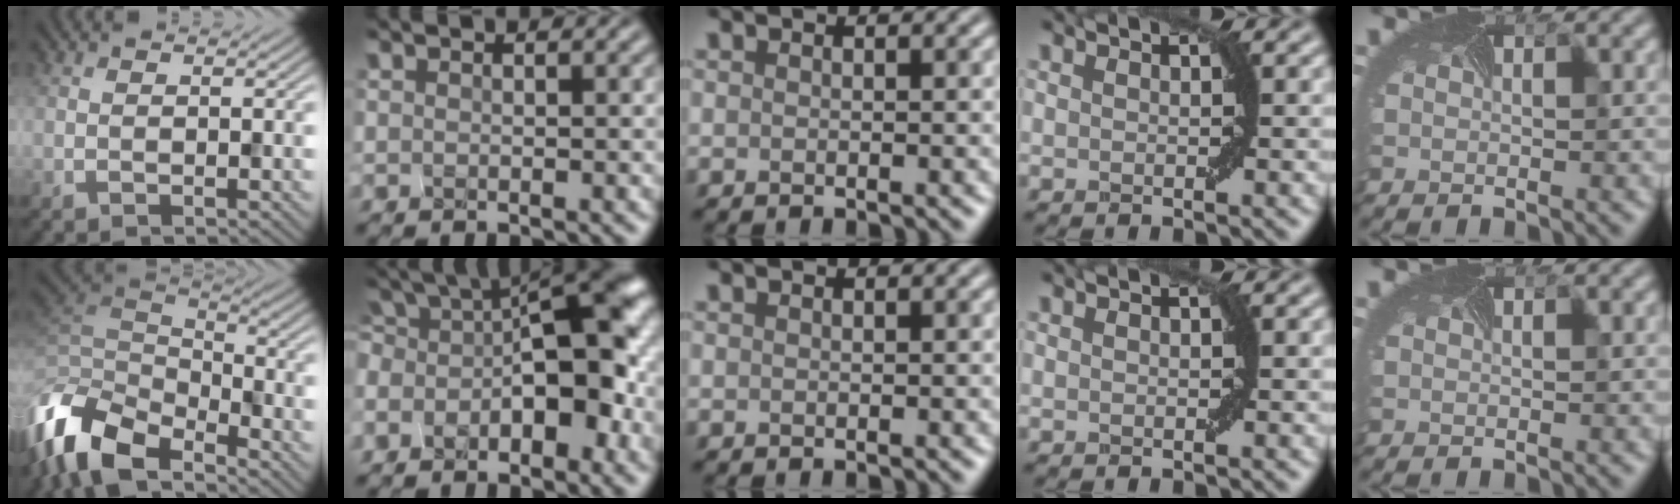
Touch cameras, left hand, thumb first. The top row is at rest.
{"thumb": {"total": 12.0, "force": [-7.9, 5.7, 7.1], "torque": [-0.179, -0.014, -0.155]}, "index": {"total": 10.1, "force": [-2.7, 4.8, 8.4], "torque": [-0.126, 0.018, -0.039]}}